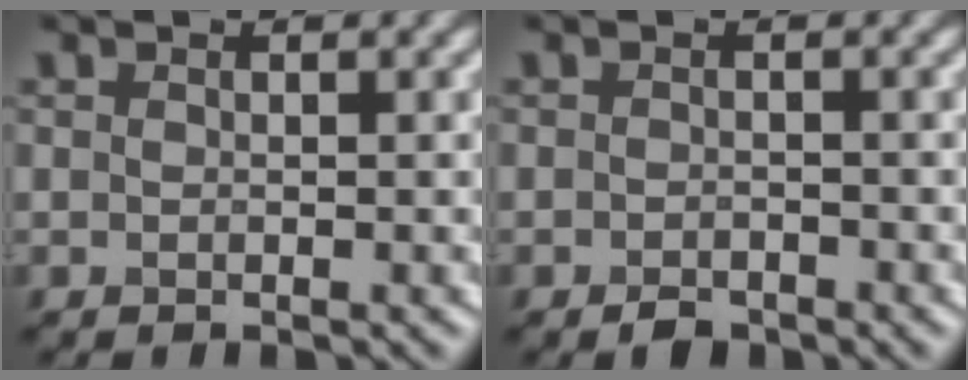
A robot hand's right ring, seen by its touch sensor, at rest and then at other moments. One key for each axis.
{"total": 1.5, "fx": -1.2, "fy": 0.8, "fz": 0.6, "tx": -0.010, "ty": -0.001, "tz": -0.023}